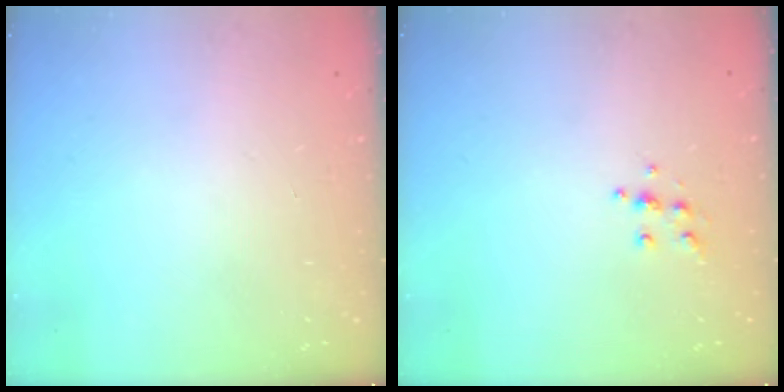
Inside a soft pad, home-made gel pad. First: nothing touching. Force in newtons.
{"total": 5.1, "press": 5.1, "slide": 0.5}